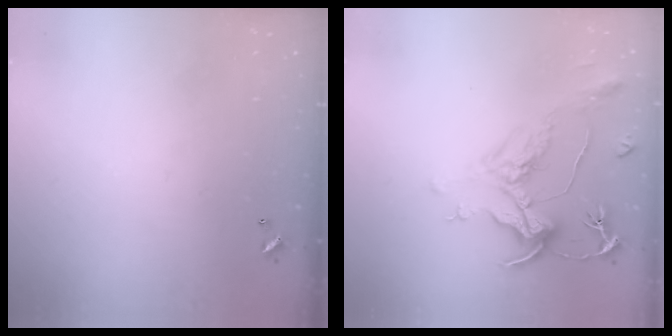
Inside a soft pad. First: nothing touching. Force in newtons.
{"total": 2.1, "press": 1.7, "slide": 1.3}